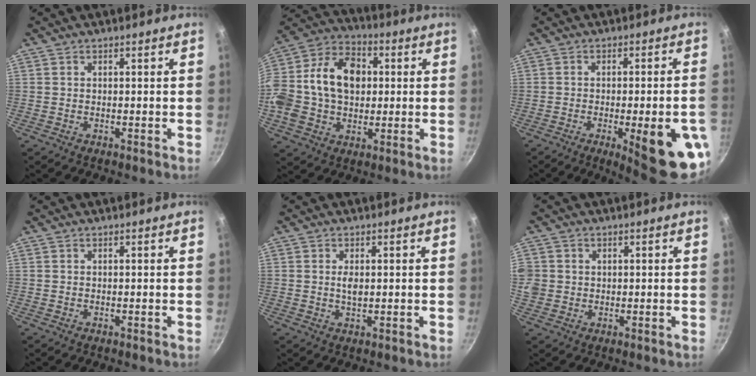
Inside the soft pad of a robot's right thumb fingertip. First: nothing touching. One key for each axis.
{"total": 20.7, "fx": 1.3, "fy": 15.1, "fz": 14.1, "tx": -0.245, "ty": 0.038, "tz": 0.011}
{"total": 15.5, "fx": -5.2, "fy": 3.9, "fz": 14.1, "tx": -0.158, "ty": 0.012, "tz": -0.061}
{"total": 0.0}
{"total": 2.3, "fx": 0.3, "fy": 1.2, "fz": 2.0, "tx": -0.034, "ty": -0.002, "tz": 0.006}
{"total": 5.5, "fx": 0.4, "fy": 5.1, "fz": 2.0, "tx": -0.037, "ty": 0.005, "tz": 0.008}